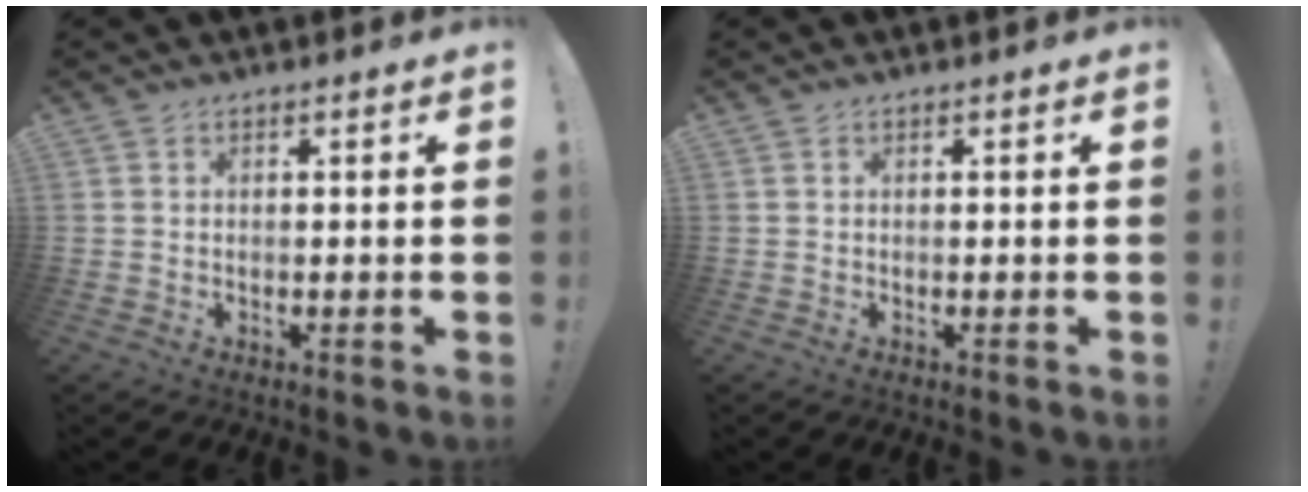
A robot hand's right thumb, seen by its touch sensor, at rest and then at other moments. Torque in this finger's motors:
{"motor_torque": [-0.01, 0.01, -0.02, 0.04, 0.00]}